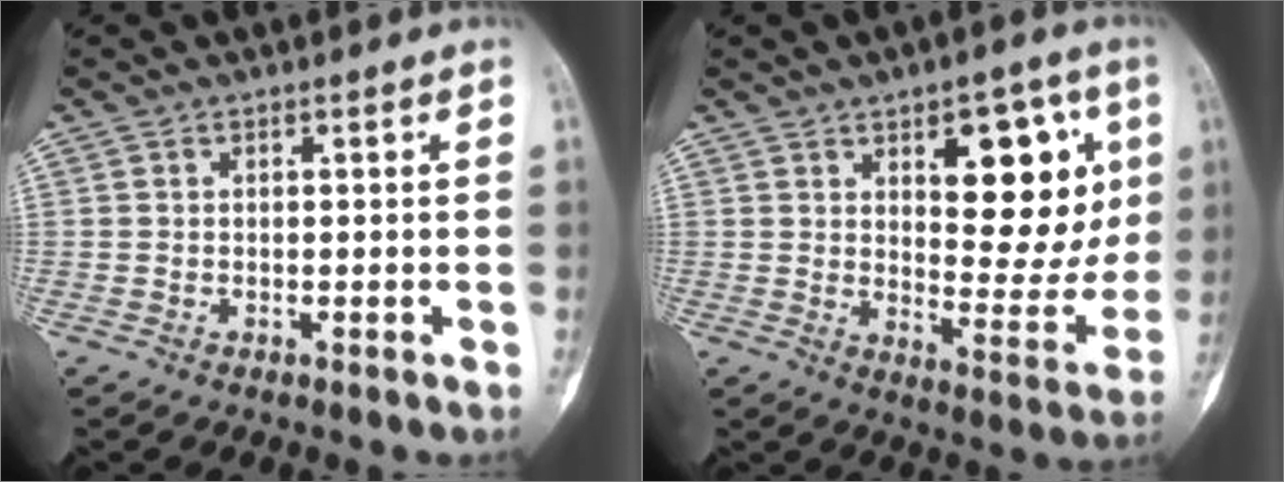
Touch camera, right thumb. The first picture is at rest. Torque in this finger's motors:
{"motor_torque": [-1.50, 1.83, 1.66, 0.55, 0.43]}